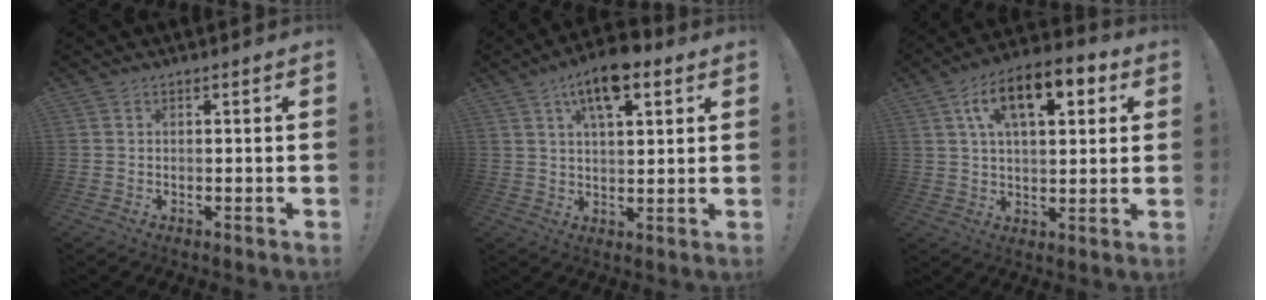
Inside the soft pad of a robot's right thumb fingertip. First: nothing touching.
{"total": 10.7, "force": [5.8, 4.8, 7.7], "torque": [-0.112, -0.015, 0.097]}
{"total": 14.8, "force": [5.8, 7.1, 11.7], "torque": [-0.181, -0.006, 0.095]}